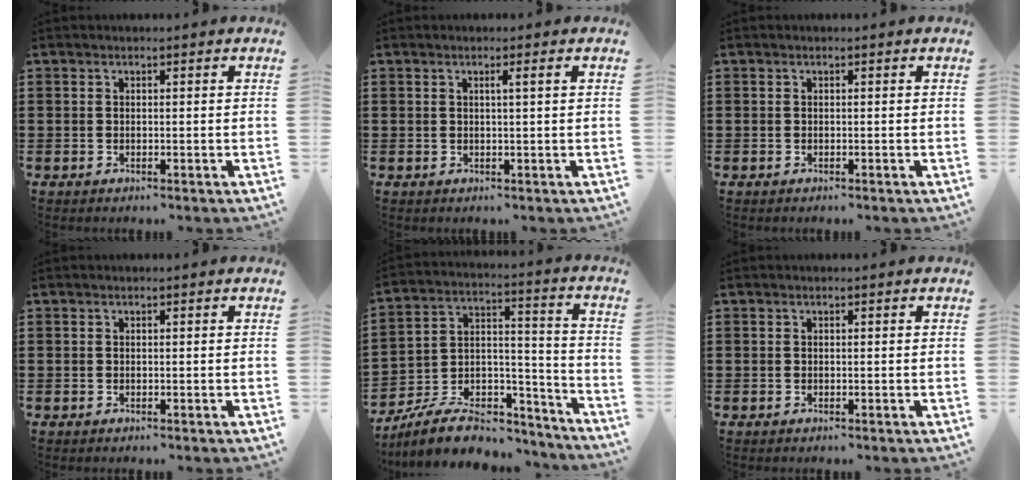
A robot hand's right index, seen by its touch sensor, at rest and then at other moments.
{"total": 1.3, "force": [0.3, -0.2, 1.3], "torque": [-0.022, -0.003, 0.004]}
{"total": 0.0}
{"total": 0.0}
{"total": 9.2, "force": [-7.2, 4.1, 4.0], "torque": [-0.074, 0.026, -0.135]}
{"total": 0.0}